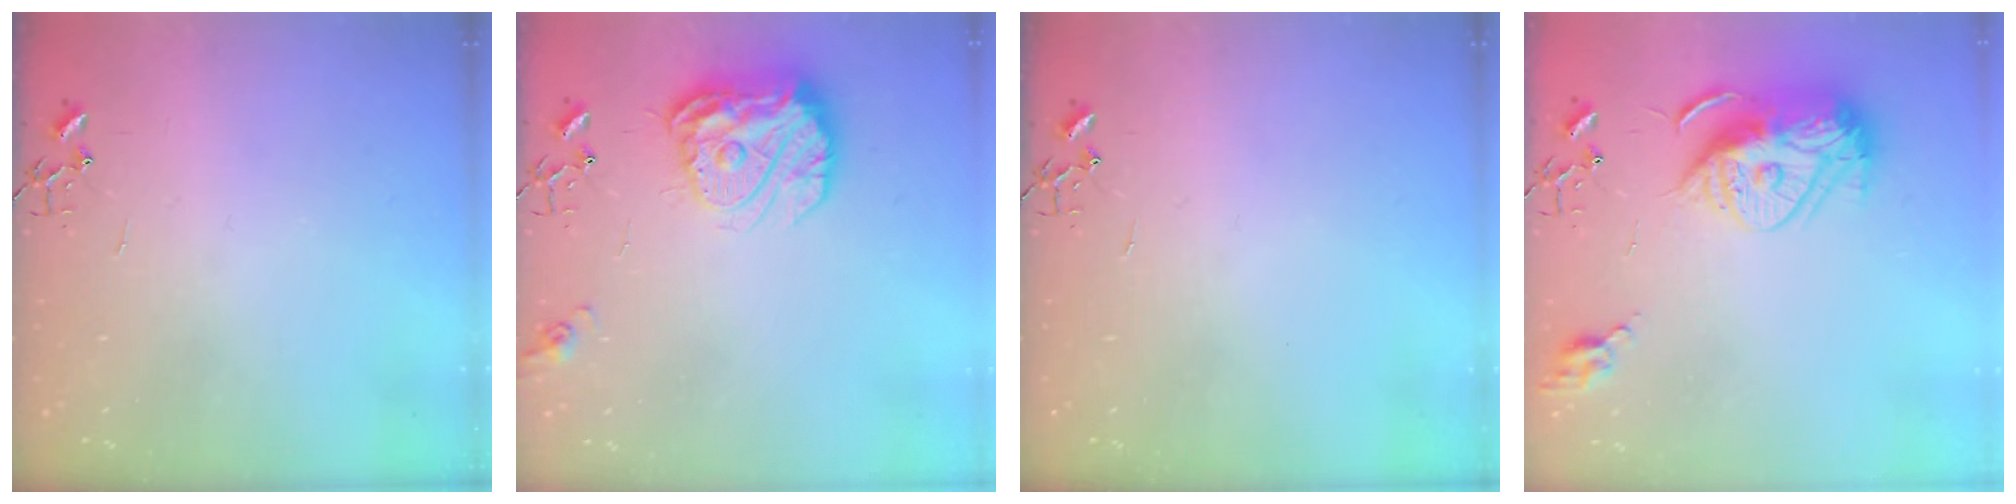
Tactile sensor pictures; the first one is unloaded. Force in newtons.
{"total": 17.1, "press": 17.0, "slide": 1.5}
{"total": 0.0}
{"total": 15.7, "press": 15.6, "slide": 1.9}